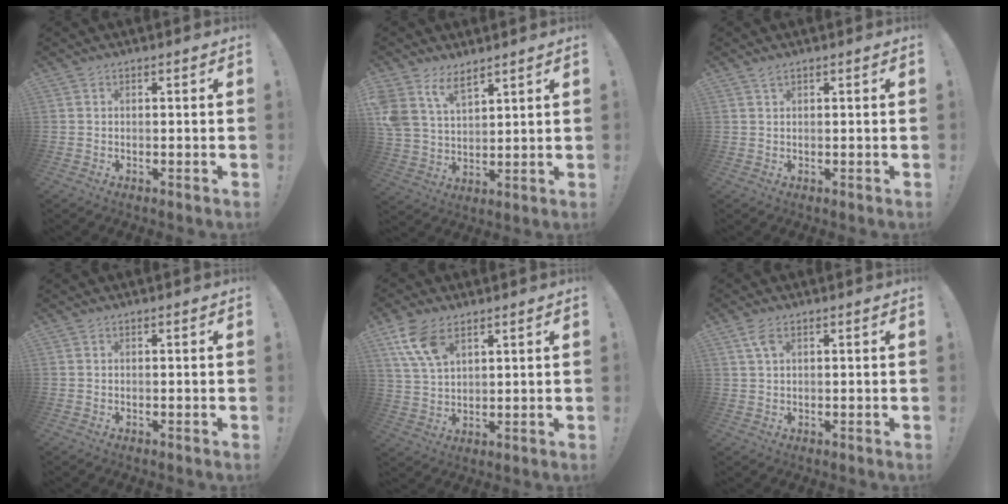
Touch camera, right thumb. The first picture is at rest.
{"total": 9.3, "force": [6.7, 4.9, 4.2], "torque": [-0.103, -0.034, 0.133]}
{"total": 1.2, "force": [0.8, 0.2, 0.9], "torque": [-0.018, 0.002, 0.013]}
{"total": 0.0}
{"total": 9.9, "force": [5.5, 5.4, 6.3], "torque": [-0.124, -0.016, 0.107]}
{"total": 3.6, "force": [1.5, 1.6, 2.9], "torque": [-0.063, 0.003, 0.028]}